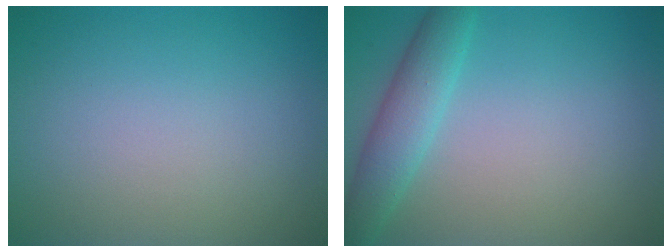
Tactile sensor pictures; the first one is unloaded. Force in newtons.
{"total": 3.4, "press": 3.4, "slide": 0.1}